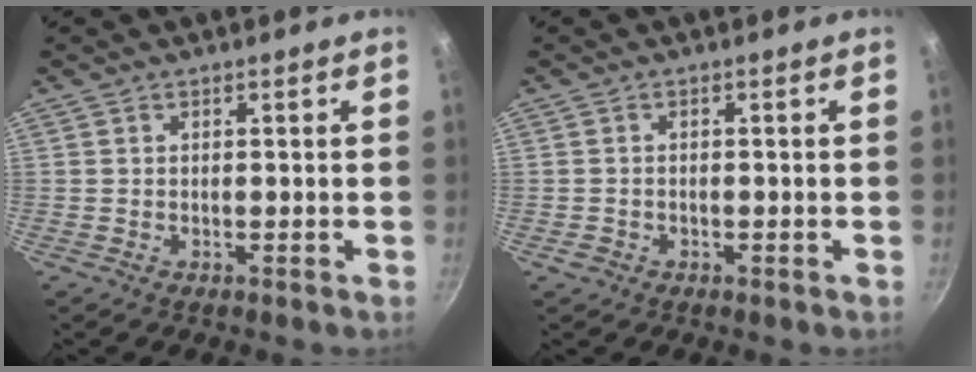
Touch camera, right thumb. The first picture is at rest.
{"total": 1.4, "force": [-0.7, 1.1, 0.5], "torque": [-0.012, 0.004, -0.009]}